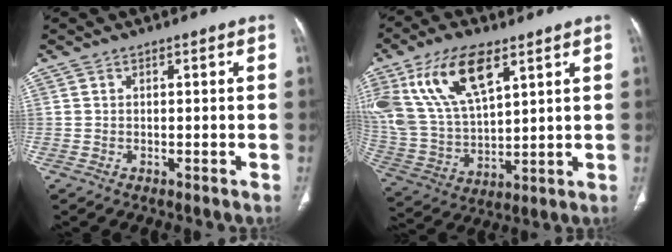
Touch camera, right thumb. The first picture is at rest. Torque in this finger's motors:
{"motor_torque": [-0.28, 1.27, 1.85, 0.92, 0.24]}